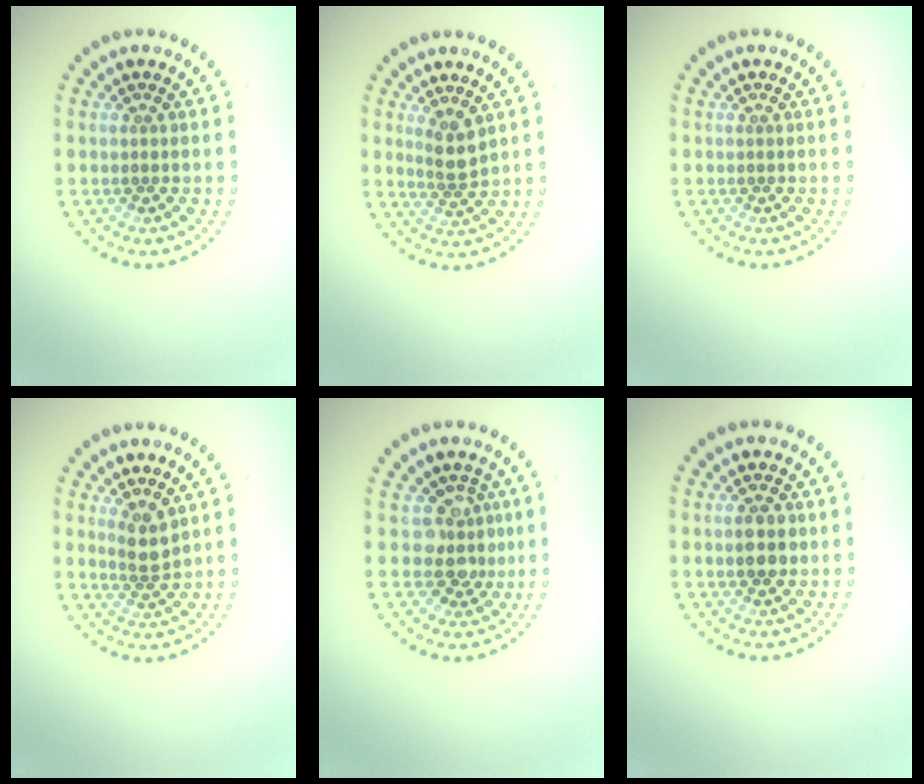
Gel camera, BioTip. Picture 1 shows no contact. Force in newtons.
{"total": 2.2, "press": 1.8, "slide": 1.2}
{"total": 0.0}
{"total": 2.2, "press": 1.8, "slide": 1.2}
{"total": 3.1, "press": 2.3, "slide": 2.0}
{"total": 2.8, "press": 2.8, "slide": 0.2}